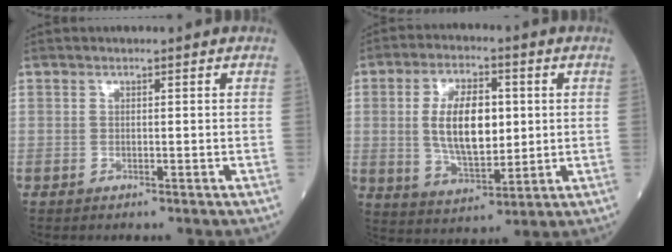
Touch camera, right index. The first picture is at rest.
{"total": 11.2, "force": [1.2, 5.0, 10.0], "torque": [-0.195, 0.005, 0.026]}